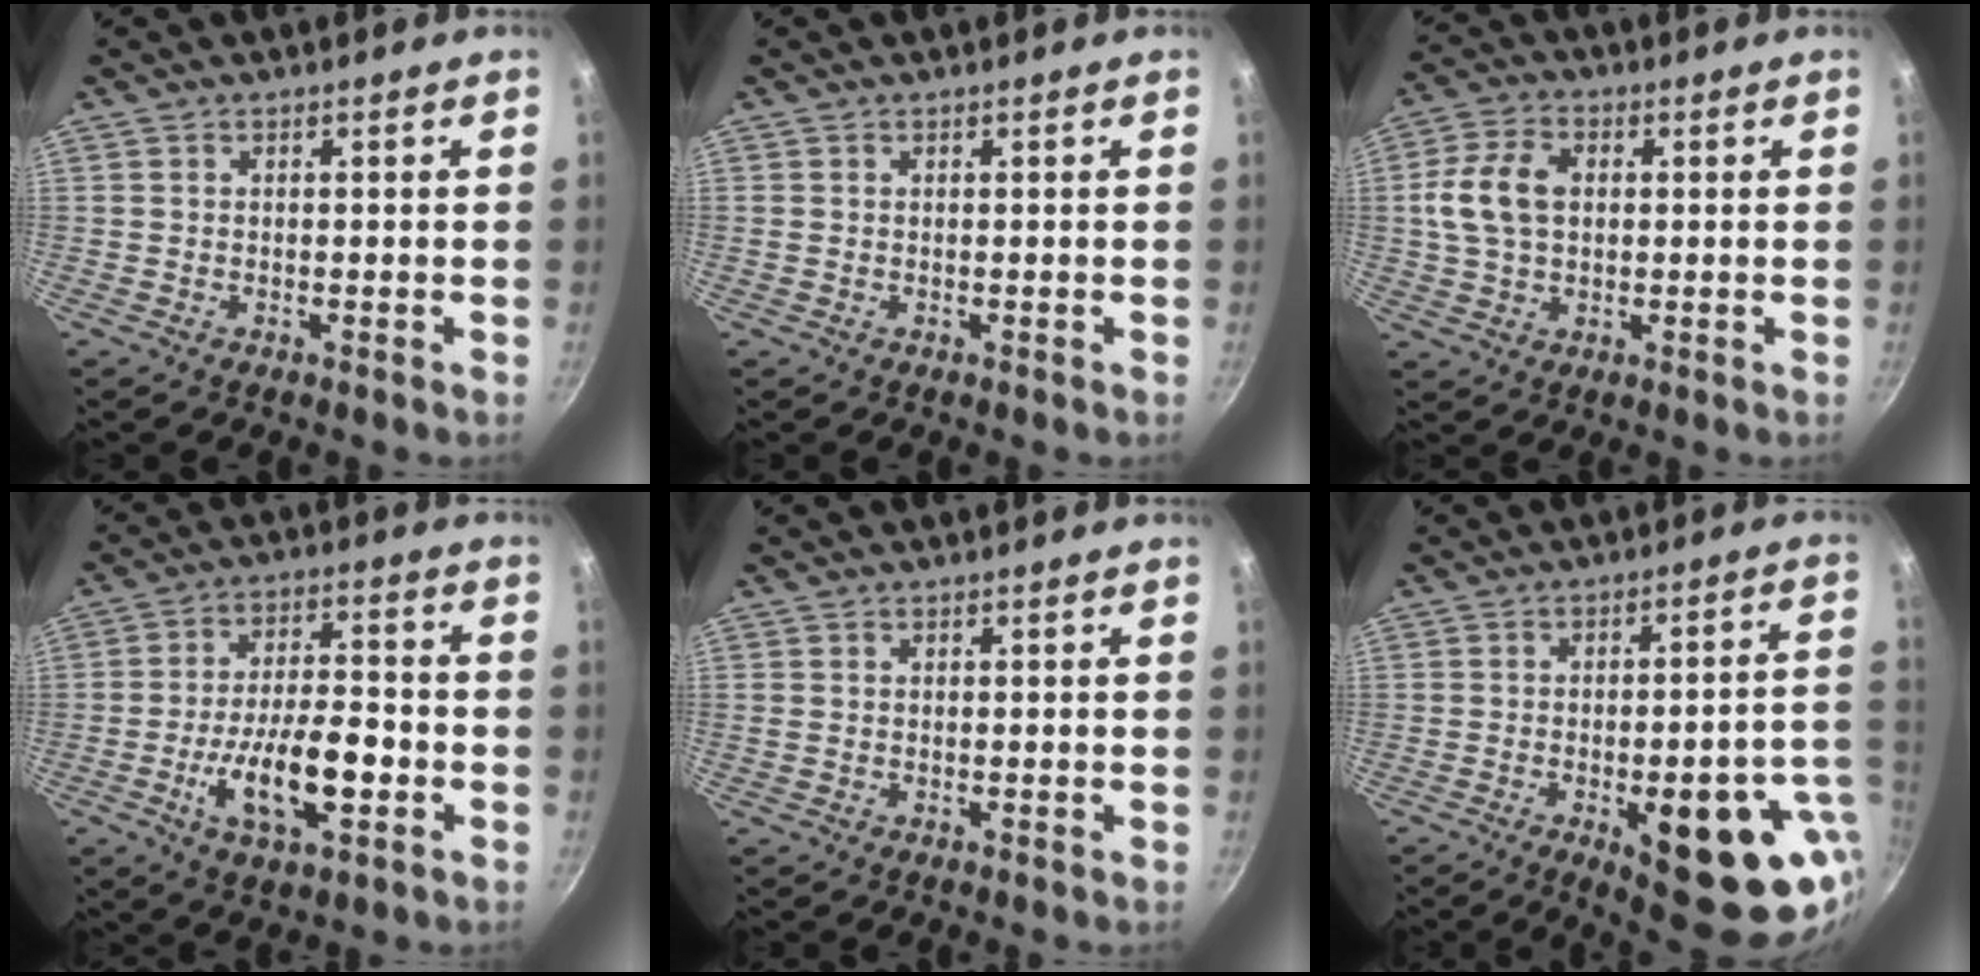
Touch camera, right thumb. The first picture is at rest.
{"total": 0.0}
{"total": 10.3, "force": [1.2, 7.1, 7.3], "torque": [-0.133, 0.016, 0.016]}
{"total": 14.2, "force": [-4.3, 6.1, 12.0], "torque": [-0.197, 0.031, -0.073]}
{"total": 0.5, "force": [0.0, 0.5, 0.2], "torque": [-0.005, 0.002, 0.001]}
{"total": 22.3, "force": [-7.0, 8.6, 19.4], "torque": [-0.191, 0.014, -0.082]}